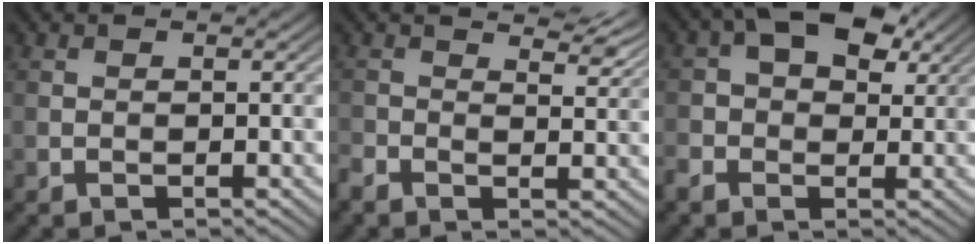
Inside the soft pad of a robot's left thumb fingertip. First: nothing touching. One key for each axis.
{"total": 4.3, "fx": 2.2, "fy": 1.9, "fz": 3.2, "tx": -0.063, "ty": 0.000, "tz": 0.029}
{"total": 7.9, "fx": 1.7, "fy": 5.4, "fz": 5.4, "tx": -0.108, "ty": 0.010, "tz": 0.021}